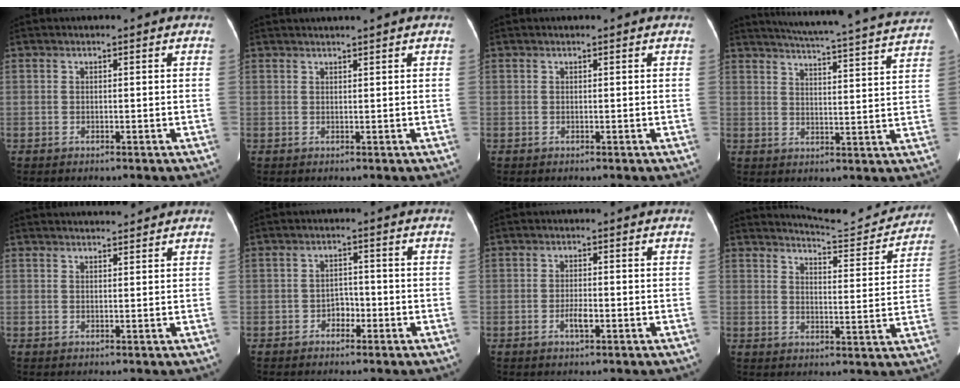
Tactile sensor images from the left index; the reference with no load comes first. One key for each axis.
{"total": 2.3, "fx": 1.9, "fy": -0.6, "fz": 1.0, "tx": -0.009, "ty": 0.017, "tz": 0.036}
{"total": 0.0}
{"total": 22.9, "fx": 21.4, "fy": -0.2, "fz": 8.2, "tx": -0.129, "ty": -0.038, "tz": 0.260}
{"total": 3.4, "fx": 3.3, "fy": 0.2, "fz": 0.7, "tx": -0.014, "ty": 0.018, "tz": 0.046}
{"total": 2.3, "fx": -1.4, "fy": 1.5, "fz": 1.2, "tx": -0.015, "ty": 0.006, "tz": -0.024}
{"total": 2.2, "fx": -1.0, "fy": 0.5, "fz": 1.9, "tx": -0.037, "ty": -0.001, "tz": -0.016}
{"total": 11.2, "fx": 11.2, "fy": 0.5, "fz": 1.0, "tx": -0.016, "ty": -0.027, "tz": 0.138}